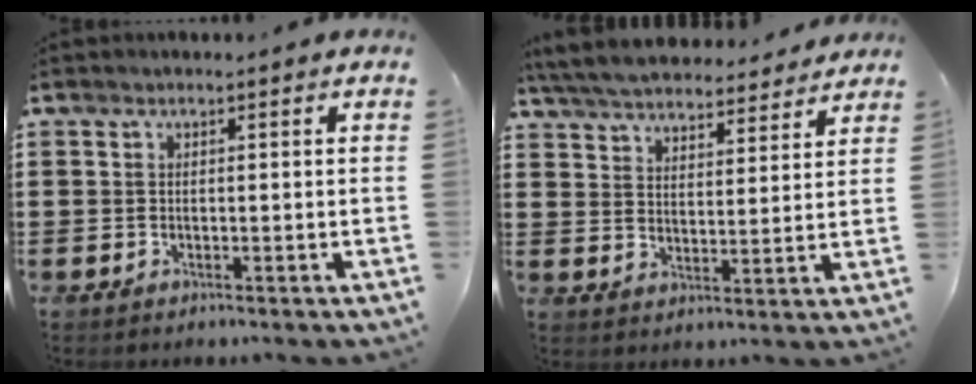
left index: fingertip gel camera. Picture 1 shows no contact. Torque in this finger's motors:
{"motor_torque": [1.20, -0.94, 1.05, 0.21]}